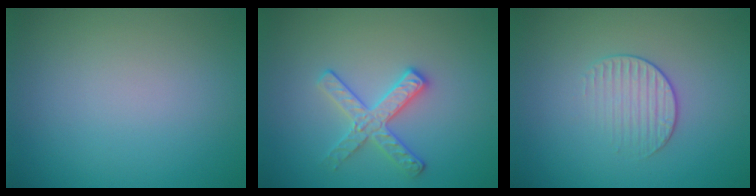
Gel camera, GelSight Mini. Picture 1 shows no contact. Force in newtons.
{"total": 2.8, "press": 2.7, "slide": 0.5}
{"total": 1.7, "press": 1.1, "slide": 1.3}